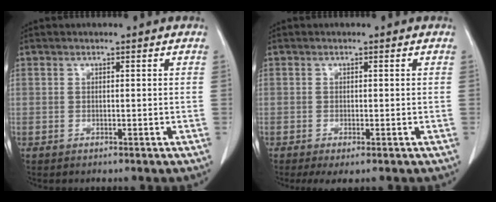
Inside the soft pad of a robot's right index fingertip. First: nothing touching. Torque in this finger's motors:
{"motor_torque": [0.15, -0.12, 0.09, 0.03]}